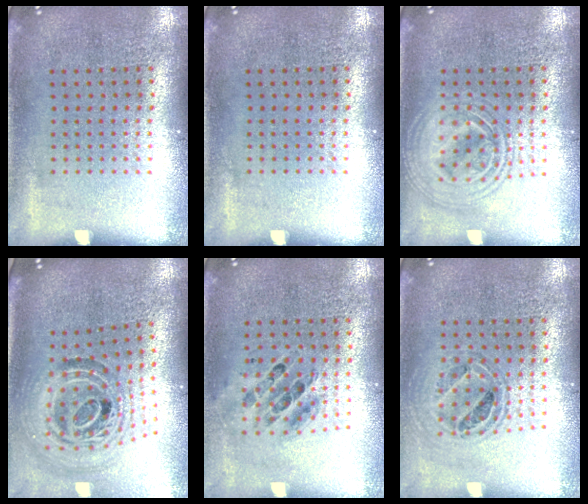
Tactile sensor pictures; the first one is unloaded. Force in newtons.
{"total": 0.0}
{"total": 2.8, "press": 2.8, "slide": 0.4}
{"total": 1.8, "press": 1.5, "slide": 1.0}
{"total": 0.7, "press": 0.7, "slide": 0.2}
{"total": 0.8, "press": 0.8, "slide": 0.1}